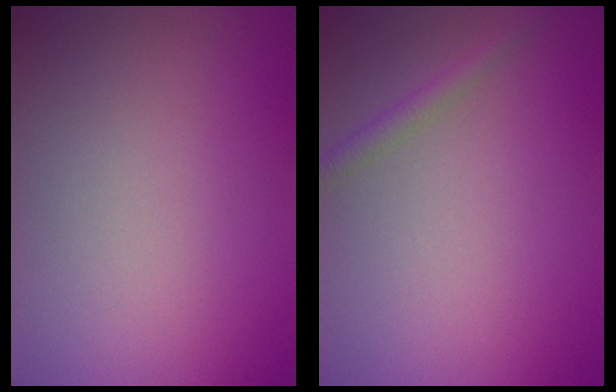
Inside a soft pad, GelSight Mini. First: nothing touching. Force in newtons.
{"total": 1.3, "press": 1.3, "slide": 0.1}